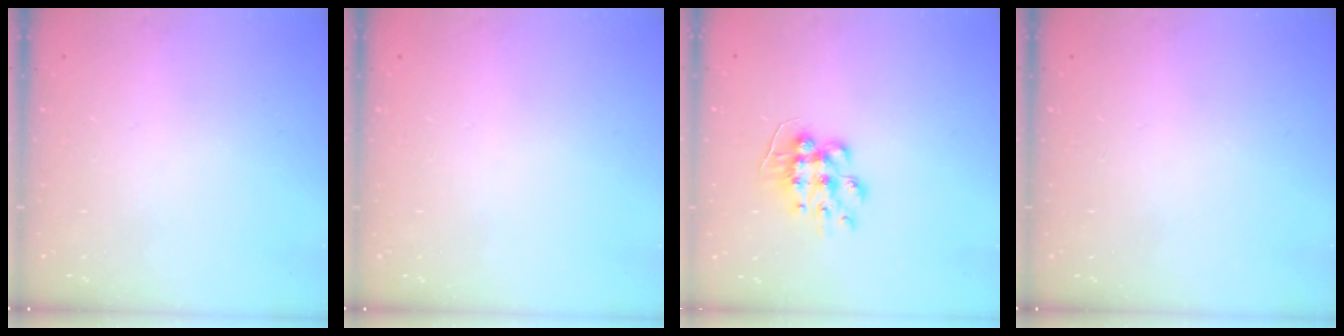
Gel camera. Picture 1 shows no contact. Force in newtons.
{"total": 0.0}
{"total": 9.4, "press": 9.3, "slide": 1.3}
{"total": 0.0}